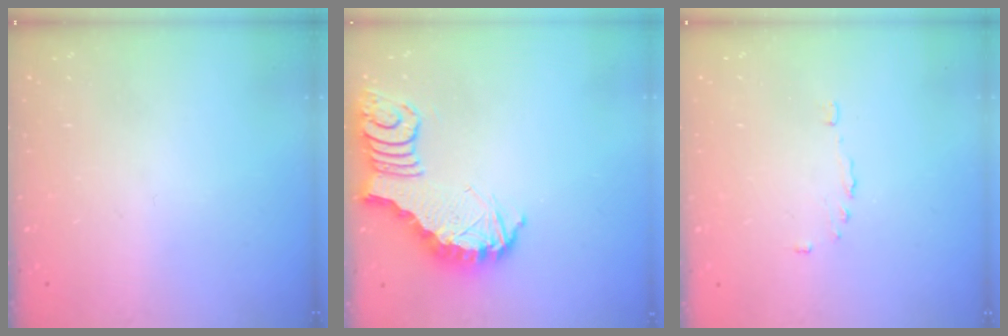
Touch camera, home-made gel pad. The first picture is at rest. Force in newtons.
{"total": 4.9, "press": 4.8, "slide": 0.9}
{"total": 2.9, "press": 2.9, "slide": 0.5}